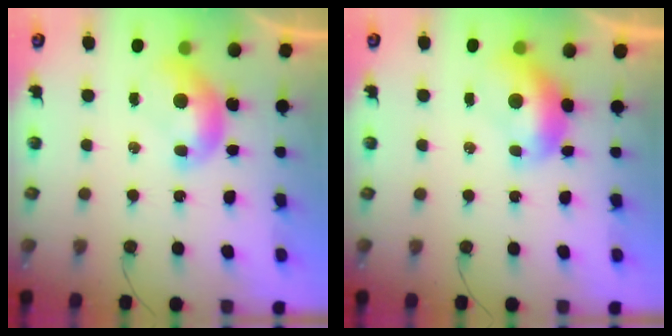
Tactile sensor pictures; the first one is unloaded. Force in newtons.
{"total": 1.3, "press": 1.0, "slide": 0.8}